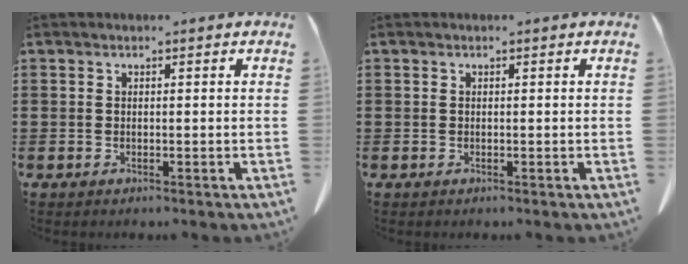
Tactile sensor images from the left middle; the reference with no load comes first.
{"total": 0.0}